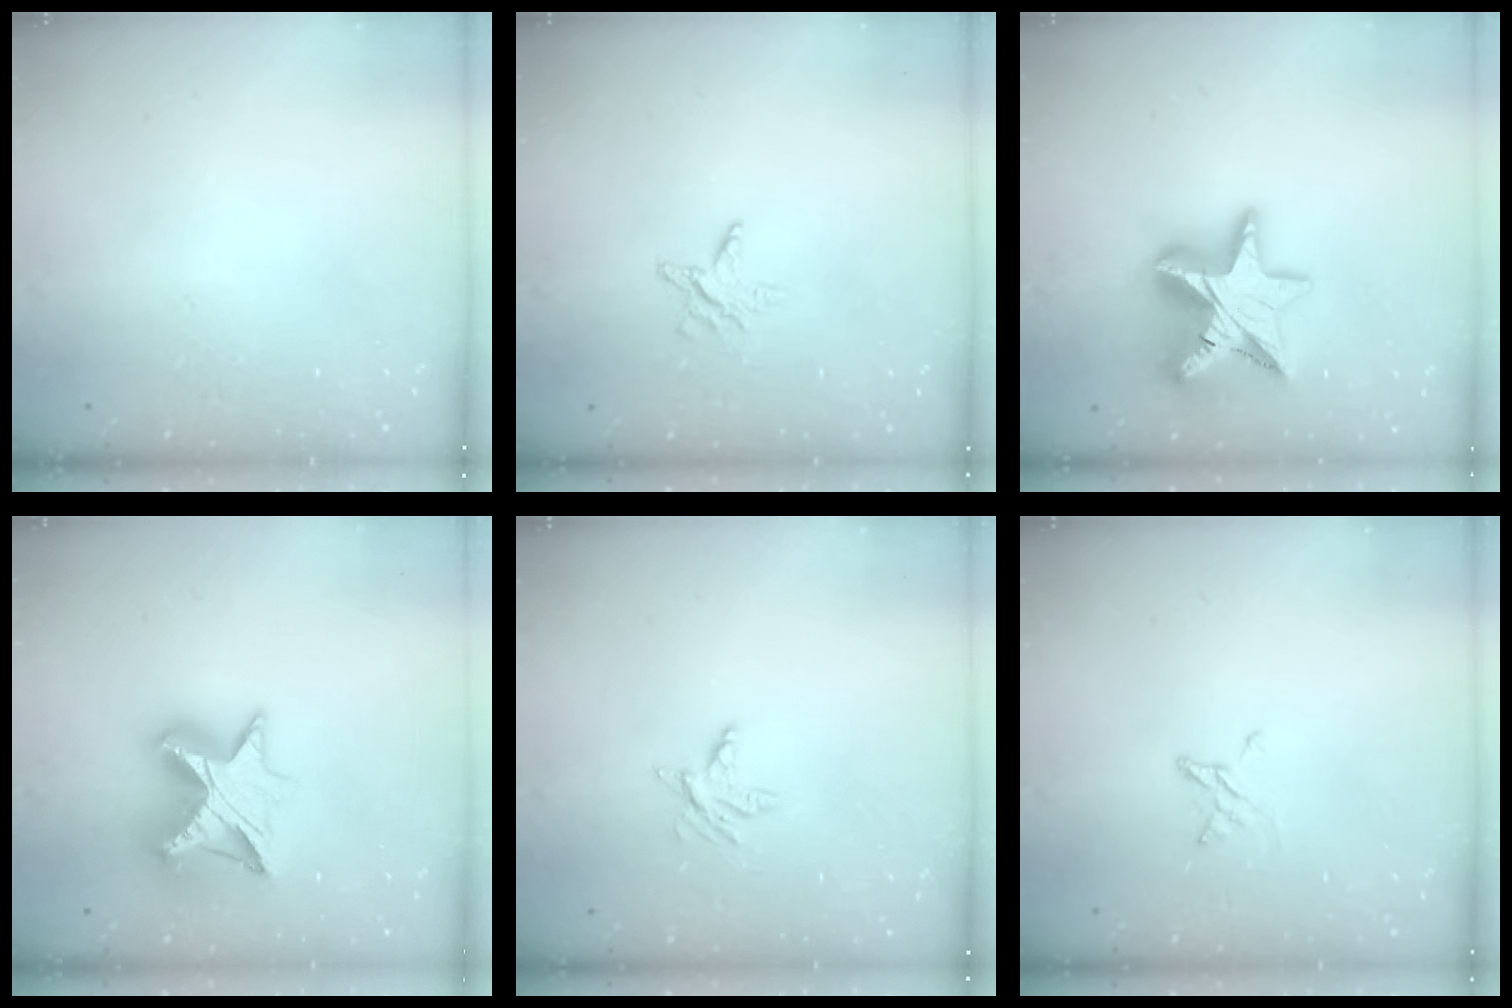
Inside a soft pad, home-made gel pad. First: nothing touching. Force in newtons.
{"total": 4.0, "press": 3.9, "slide": 0.4}
{"total": 20.0, "press": 19.9, "slide": 1.7}
{"total": 12.1, "press": 12.0, "slide": 0.9}
{"total": 3.5, "press": 3.5, "slide": 0.4}
{"total": 3.3, "press": 3.2, "slide": 0.3}